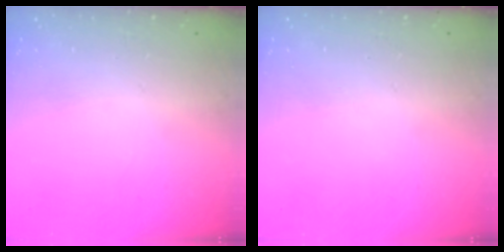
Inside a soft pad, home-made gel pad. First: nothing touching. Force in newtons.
{"total": 0.0}